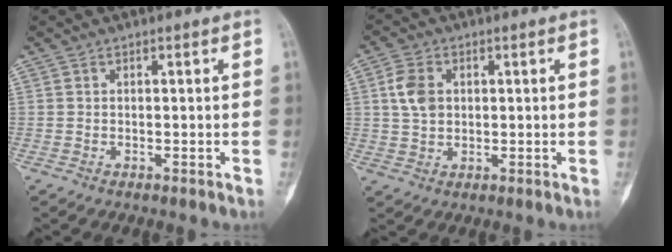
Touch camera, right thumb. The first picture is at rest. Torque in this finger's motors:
{"motor_torque": [0.00, 0.87, 0.70, 0.13, 0.01]}